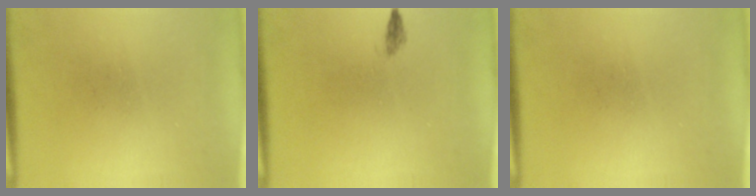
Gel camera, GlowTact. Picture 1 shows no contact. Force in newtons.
{"total": 0.8}
{"total": 0.0}